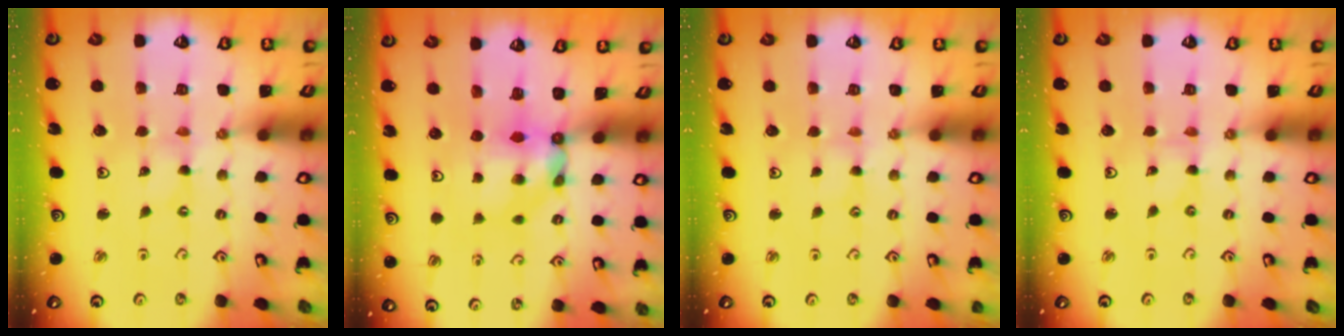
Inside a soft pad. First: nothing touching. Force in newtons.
{"total": 6.5, "press": 6.5, "slide": 0.5}
{"total": 1.3, "press": 1.3, "slide": 0.2}
{"total": 0.0}